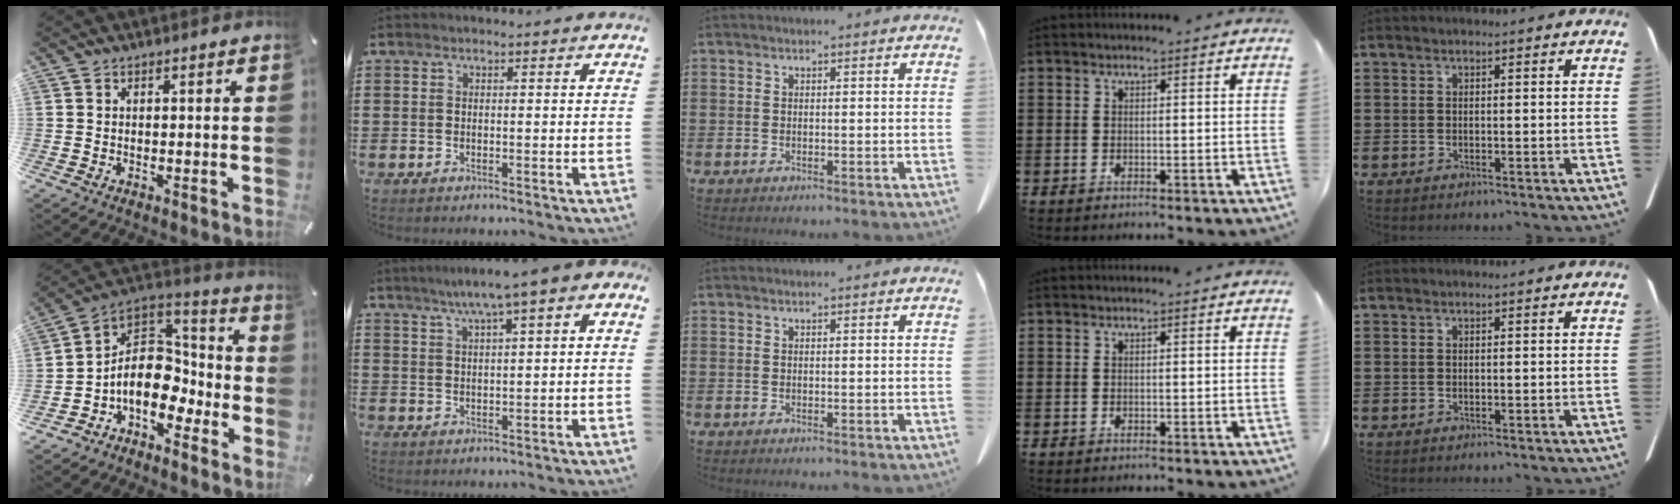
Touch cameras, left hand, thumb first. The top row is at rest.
{"thumb": {"total": 12.2, "force": [-4.2, 9.6, 6.4], "torque": [-0.113, -0.002, -0.074]}, "index": {"total": 4.0, "force": [1.9, 0.4, 3.5], "torque": [-0.070, -0.007, 0.026]}}